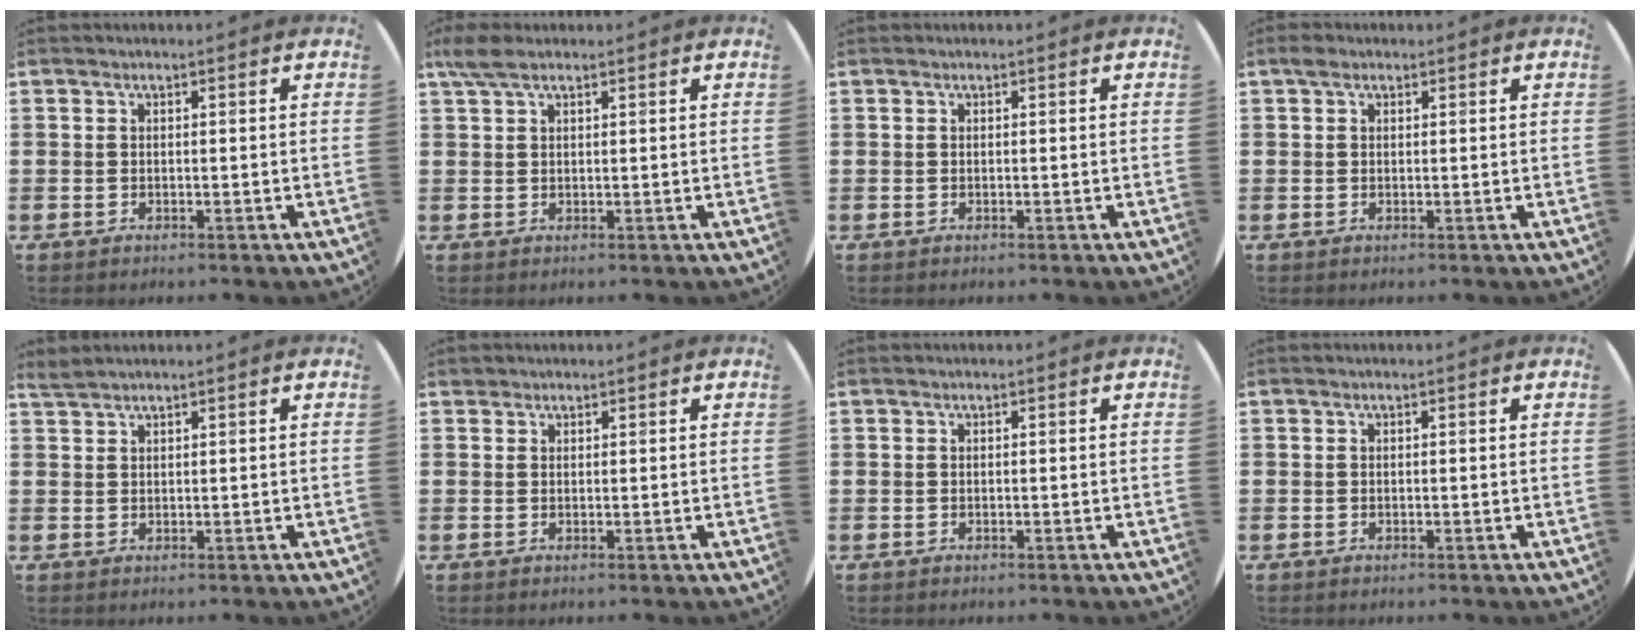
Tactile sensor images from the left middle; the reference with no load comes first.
{"total": 3.0, "force": [2.0, 1.1, 1.9], "torque": [-0.042, 0.005, 0.037]}
{"total": 0.0}
{"total": 1.0, "force": [0.7, 0.6, 0.5], "torque": [-0.003, 0.002, 0.011]}
{"total": 1.2, "force": [1.2, -0.2, 0.1], "torque": [-0.003, 0.000, 0.024]}
{"total": 0.8, "force": [0.7, 0.3, -0.1], "torque": [0.000, 0.001, 0.015]}
{"total": 0.0}
{"total": 0.0}